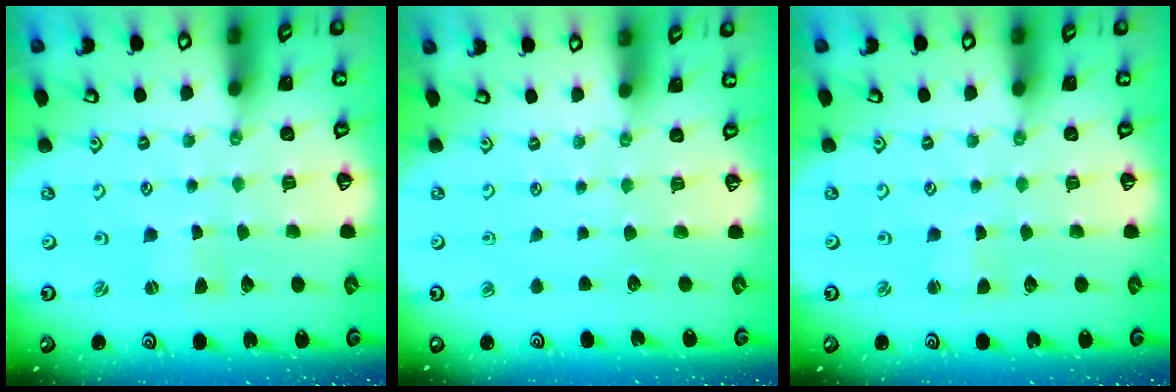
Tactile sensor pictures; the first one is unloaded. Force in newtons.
{"total": 0.0}
{"total": 1.4, "press": 1.3, "slide": 0.2}